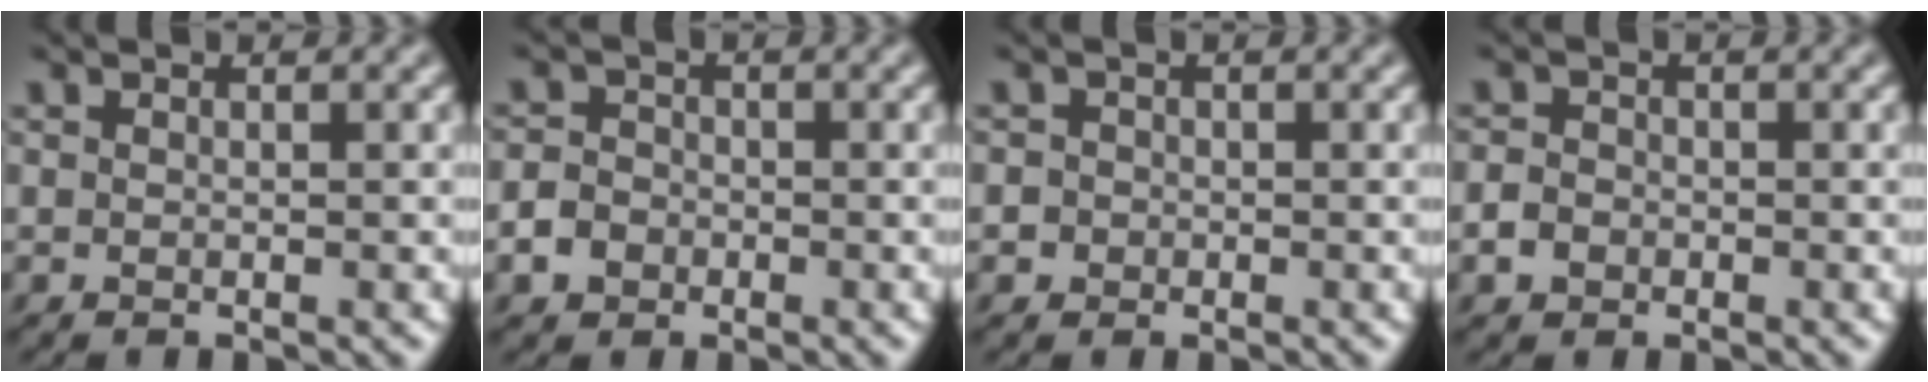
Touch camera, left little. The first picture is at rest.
{"total": 4.6, "force": [-2.4, 3.7, 1.2], "torque": [-0.014, -0.001, -0.062]}
{"total": 2.0, "force": [-0.1, 1.9, 0.4], "torque": [0.013, 0.018, -0.012]}
{"total": 3.3, "force": [-1.5, 2.8, 1.0], "torque": [-0.001, 0.009, -0.044]}